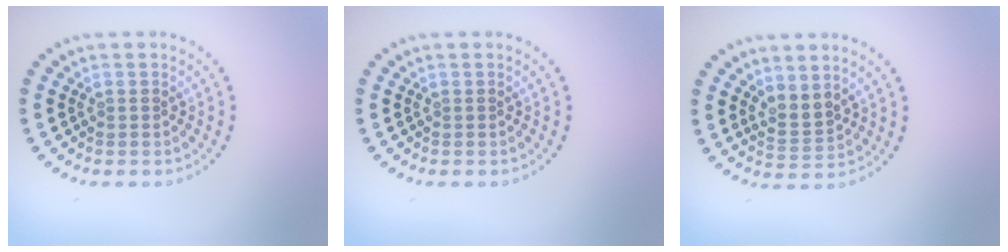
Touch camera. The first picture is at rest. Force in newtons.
{"total": 0.0}
{"total": 2.0, "press": 1.6, "slide": 1.2}